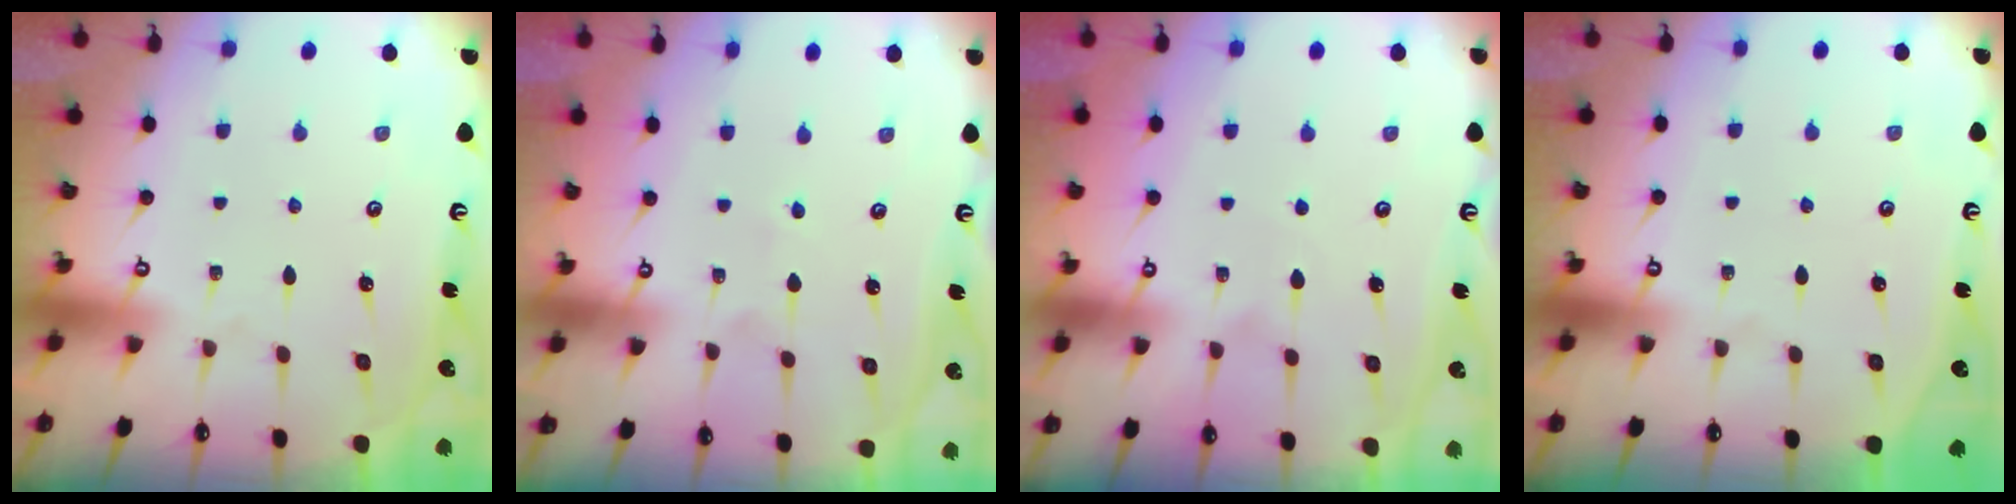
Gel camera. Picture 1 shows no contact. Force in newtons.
{"total": 2.2, "press": 2.0, "slide": 0.8}
{"total": 5.4, "press": 5.4, "slide": 0.8}
{"total": 0.0}